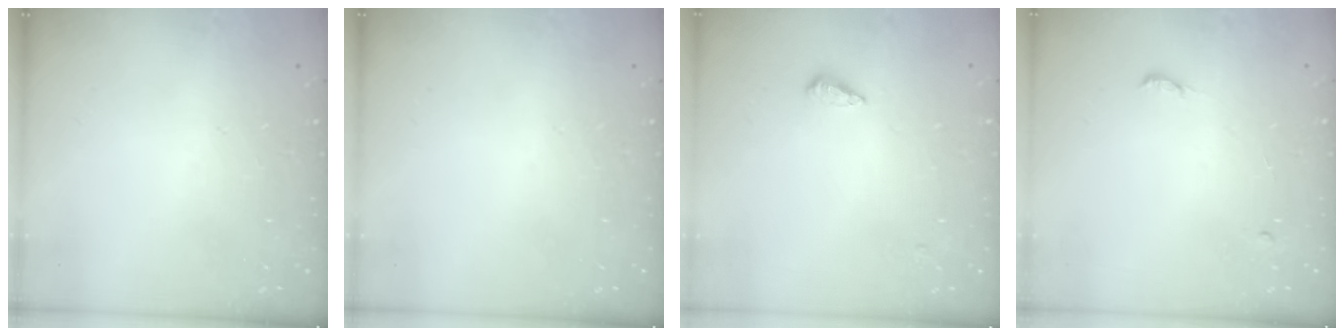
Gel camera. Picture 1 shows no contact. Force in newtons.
{"total": 0.0}
{"total": 3.5, "press": 3.5, "slide": 0.4}
{"total": 7.8, "press": 4.4, "slide": 6.4}